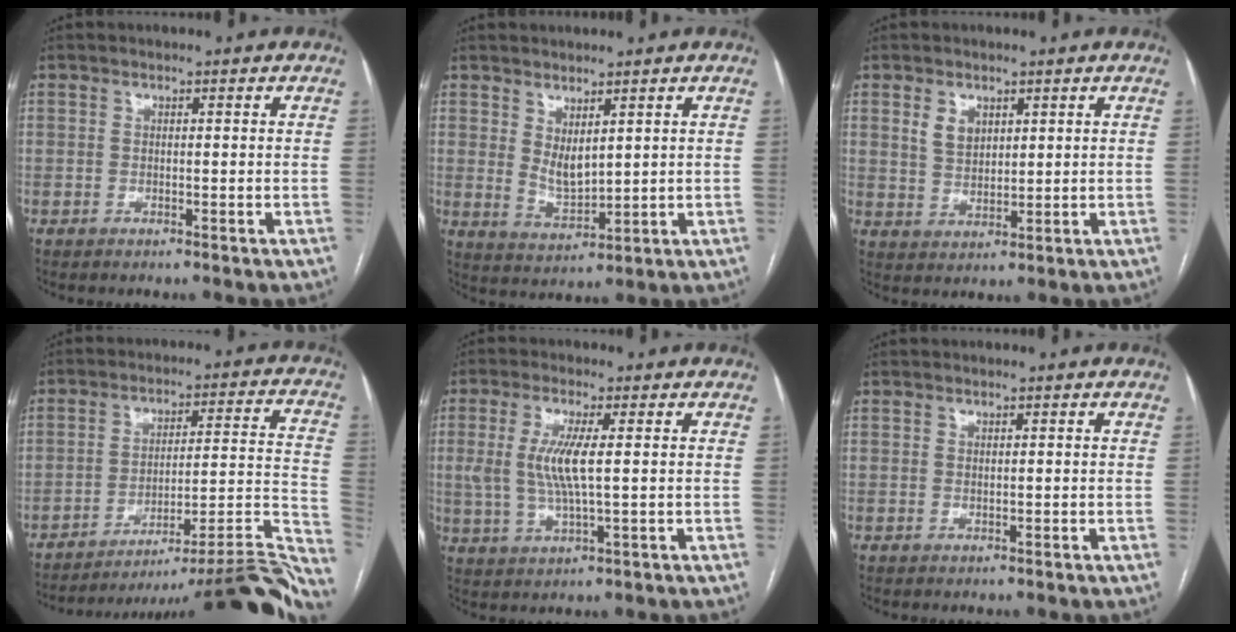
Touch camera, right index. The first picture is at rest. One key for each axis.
{"total": 4.3, "fx": 2.0, "fy": 1.8, "fz": 3.4, "tx": -0.070, "ty": -0.012, "tz": 0.051}
{"total": 3.9, "fx": 1.9, "fy": 2.6, "fz": 2.2, "tx": -0.045, "ty": 0.003, "tz": 0.045}
{"total": 25.4, "fx": -22.1, "fy": 0.5, "fz": 12.6, "tx": -0.065, "ty": 0.021, "tz": -0.297}
{"total": 6.9, "fx": 0.9, "fy": 1.2, "fz": 6.7, "tx": -0.153, "ty": -0.001, "tz": 0.019}
{"total": 0.0}